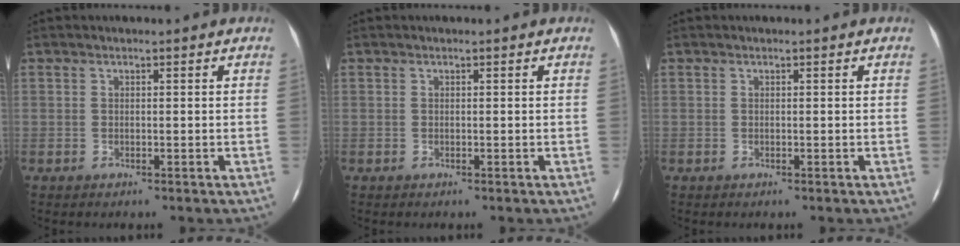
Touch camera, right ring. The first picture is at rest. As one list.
[{"total": 0.0}, {"total": 0.0}]